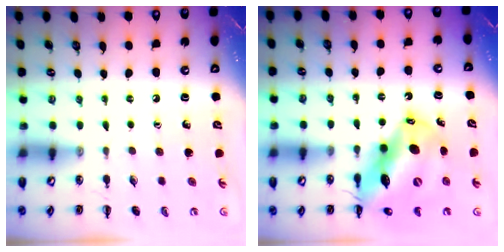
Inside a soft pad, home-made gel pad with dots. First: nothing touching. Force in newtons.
{"total": 17.3, "press": 16.6, "slide": 4.9}